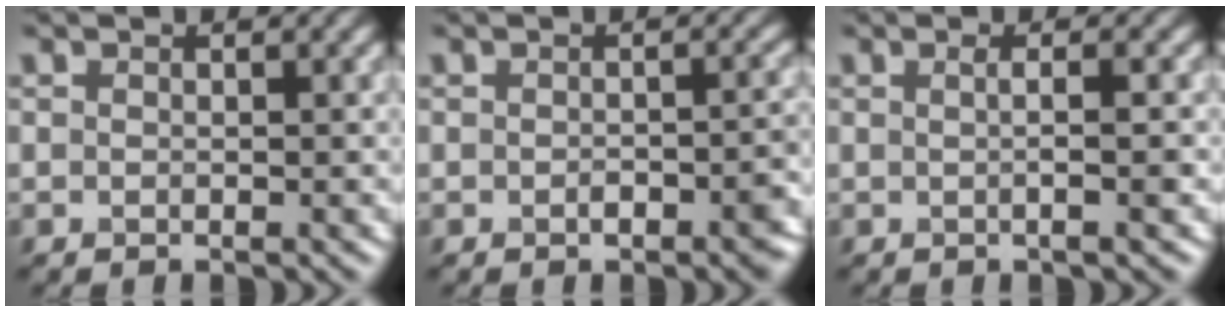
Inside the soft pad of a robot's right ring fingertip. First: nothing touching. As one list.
[{"total": 2.8, "force": [-1.2, 1.2, 2.2], "torque": [-0.025, 0.004, -0.014]}, {"total": 2.9, "force": [0.3, 1.1, 2.6], "torque": [-0.003, 0.010, -0.014]}]